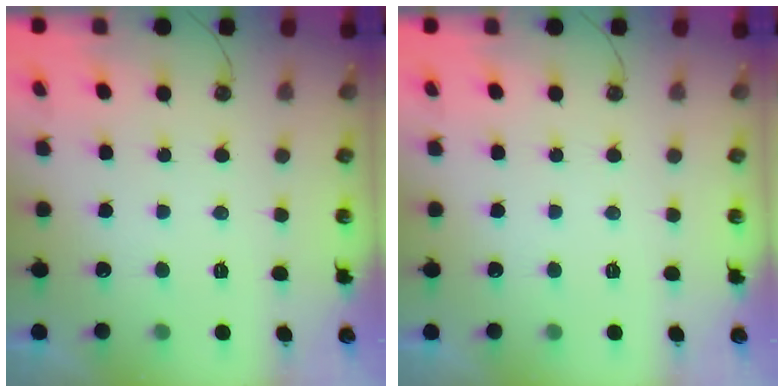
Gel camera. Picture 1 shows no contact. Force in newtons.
{"total": 0.0}